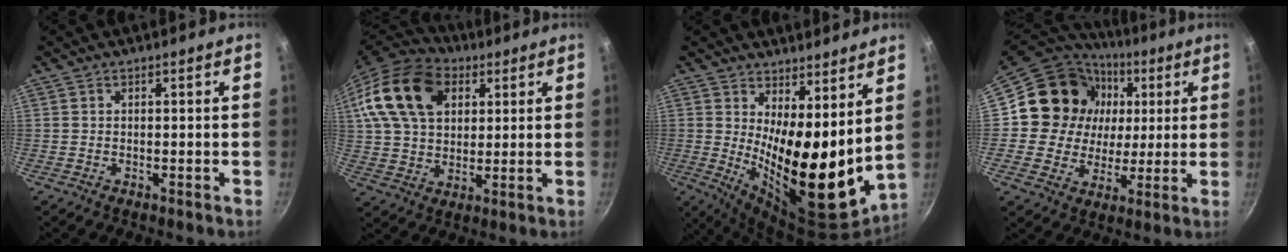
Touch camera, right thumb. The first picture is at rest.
{"total": 21.0, "force": [7.5, 14.5, 13.3], "torque": [-0.236, 0.011, 0.129]}
{"total": 18.4, "force": [5.2, 7.4, 16.1], "torque": [-0.214, -0.066, 0.089]}
{"total": 19.0, "force": [4.0, 16.9, 7.6], "torque": [-0.124, 0.009, 0.066]}